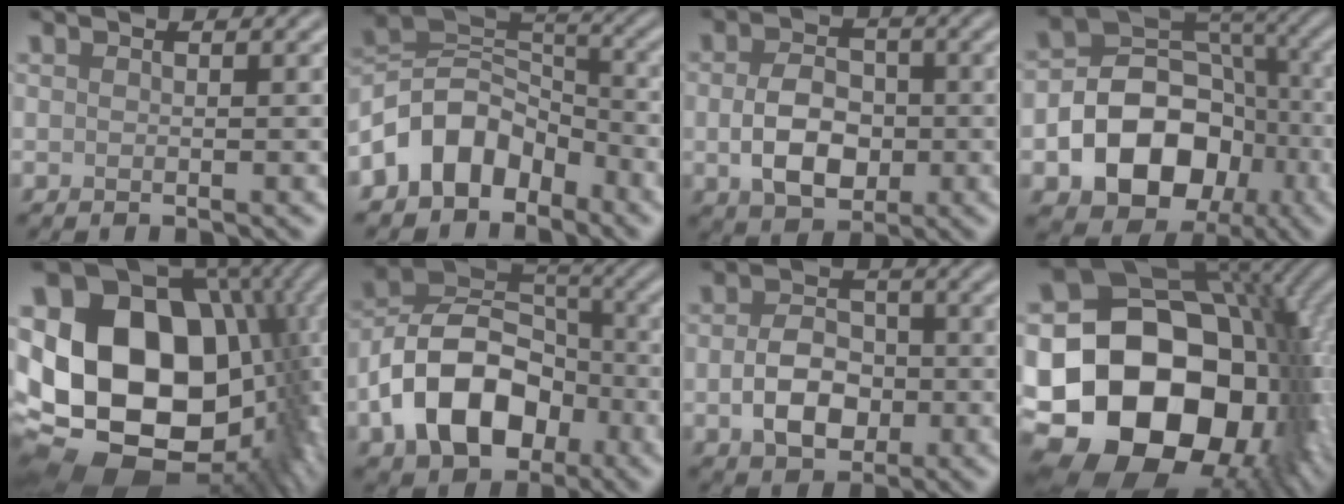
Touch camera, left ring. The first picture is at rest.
{"total": 6.9, "force": [-4.2, 4.7, 2.9], "torque": [-0.032, 0.011, -0.095]}
{"total": 5.2, "force": [-0.7, 3.6, 3.6], "torque": [-0.071, -0.005, -0.014]}
{"total": 10.7, "force": [-3.3, 7.9, 6.3], "torque": [-0.089, 0.000, -0.062]}
{"total": 19.2, "force": [-0.3, 14.2, 12.8], "torque": [-0.220, -0.014, 0.022]}
{"total": 10.4, "force": [-4.0, 7.1, 6.4], "torque": [-0.117, 0.005, -0.086]}
{"total": 4.7, "force": [-1.0, 3.3, 3.2], "torque": [-0.057, -0.001, -0.021]}
{"total": 23.6, "force": [-4.9, 18.2, 14.1], "torque": [-0.205, 0.000, -0.124]}